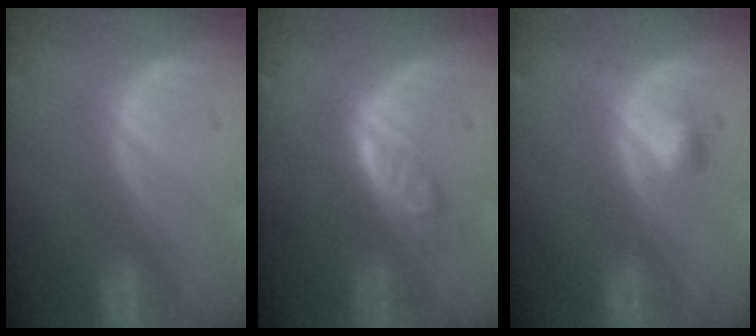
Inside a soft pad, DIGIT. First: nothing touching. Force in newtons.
{"total": 4.3, "press": 4.2, "slide": 0.8}
{"total": 2.0, "press": 2.0, "slide": 0.2}